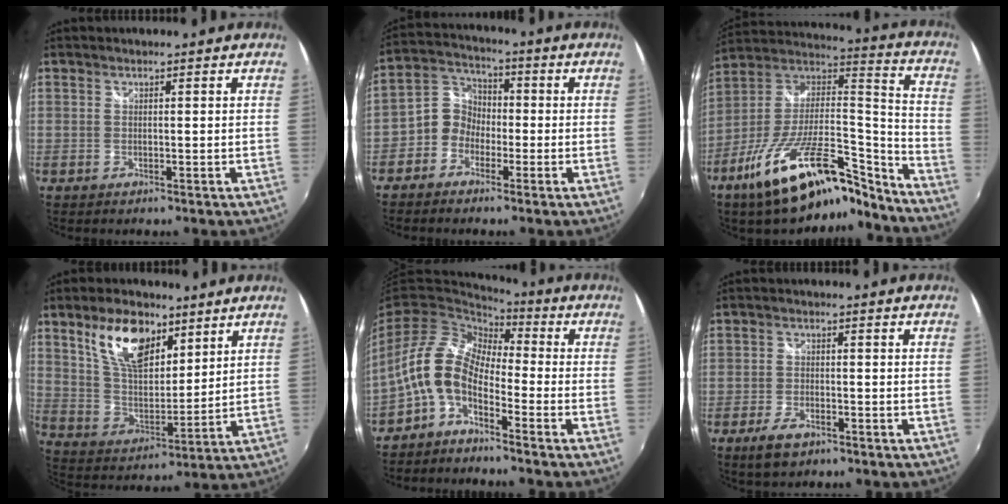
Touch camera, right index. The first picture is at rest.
{"total": 6.5, "force": [-2.8, 5.5, 2.1], "torque": [-0.048, 0.024, -0.067]}
{"total": 24.9, "force": [-17.9, 7.7, 15.4], "torque": [-0.259, -0.003, -0.295]}
{"total": 14.2, "force": [8.2, 7.2, 9.0], "torque": [-0.163, 0.009, 0.159]}
{"total": 9.1, "force": [-3.9, 4.6, 6.8], "torque": [-0.140, 0.013, -0.087]}
{"total": 5.0, "force": [-3.3, 2.4, 2.9], "torque": [-0.075, -0.007, -0.058]}